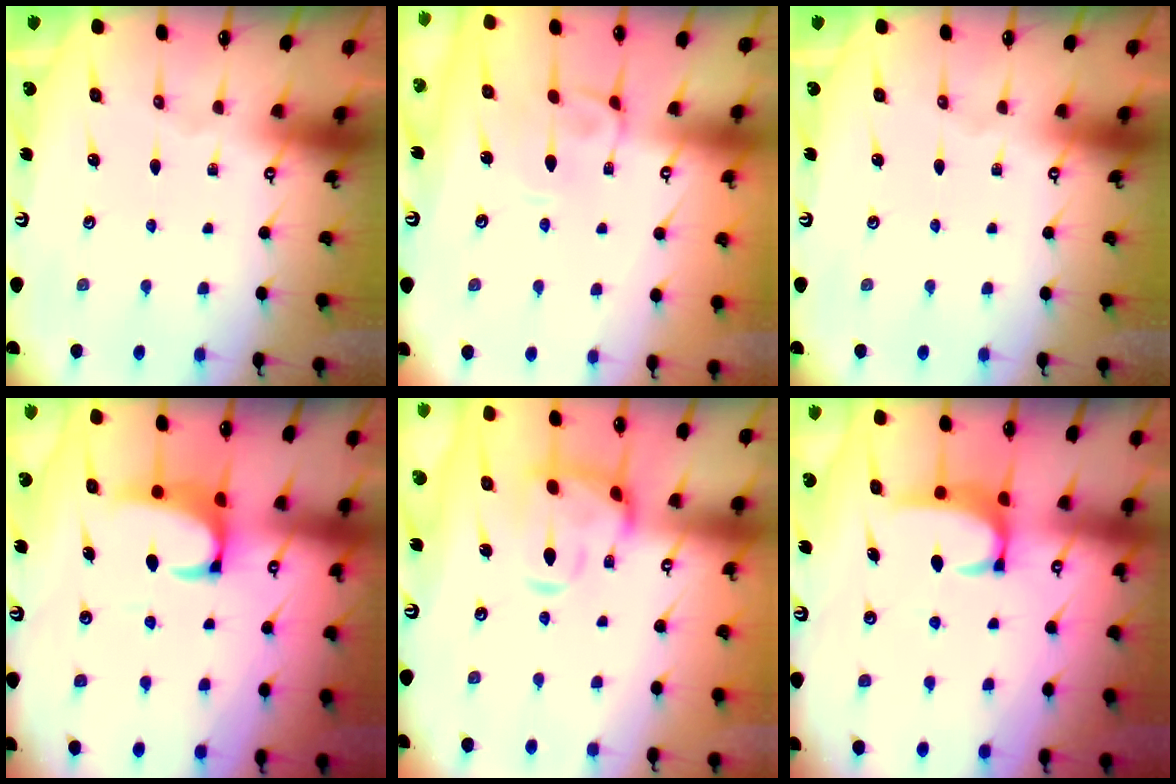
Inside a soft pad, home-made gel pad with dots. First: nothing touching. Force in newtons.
{"total": 3.0, "press": 2.9, "slide": 0.7}
{"total": 0.0}
{"total": 2.2, "press": 2.0, "slide": 0.9}
{"total": 5.4, "press": 5.2, "slide": 1.4}
{"total": 2.8, "press": 2.8, "slide": 0.3}